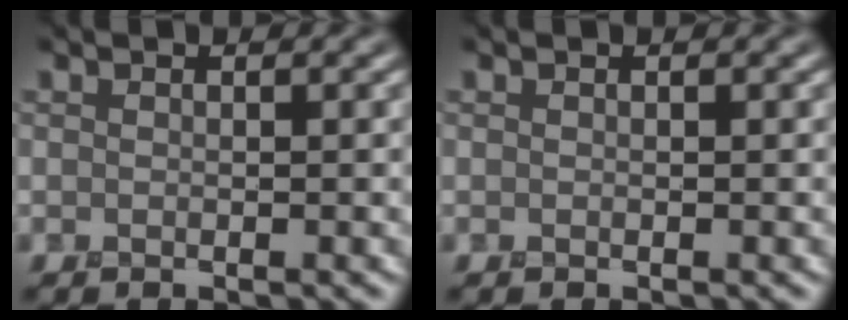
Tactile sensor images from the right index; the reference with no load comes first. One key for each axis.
{"total": 0.0}